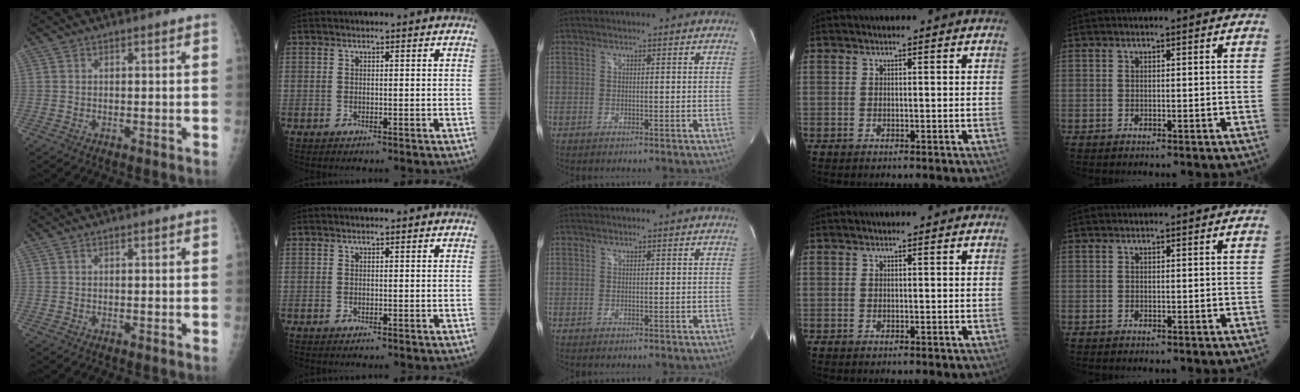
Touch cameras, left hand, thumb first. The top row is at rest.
{}